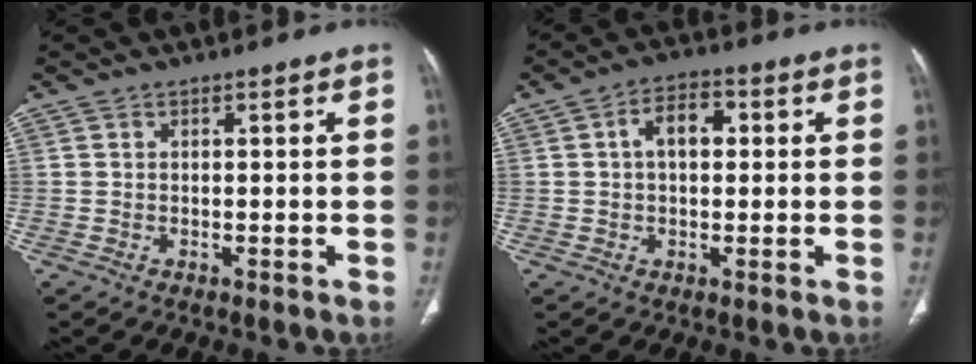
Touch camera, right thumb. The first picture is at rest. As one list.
[{"total": 6.3, "force": [1.1, 3.9, 4.9], "torque": [-0.074, 0.018, 0.012]}]